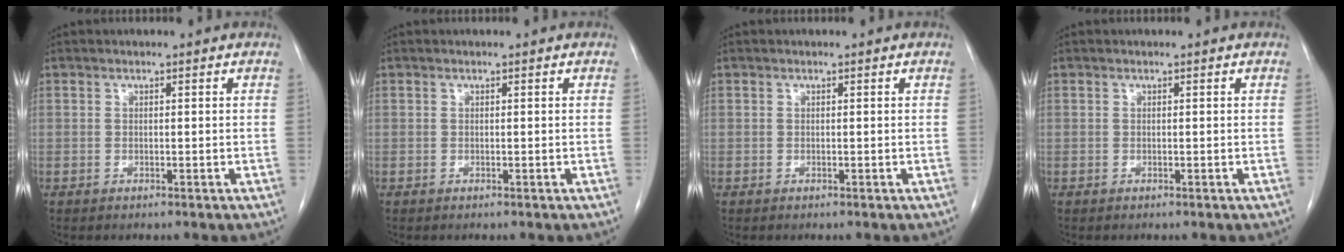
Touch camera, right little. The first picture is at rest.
{"total": 0.0}
{"total": 0.0}
{"total": 0.0}